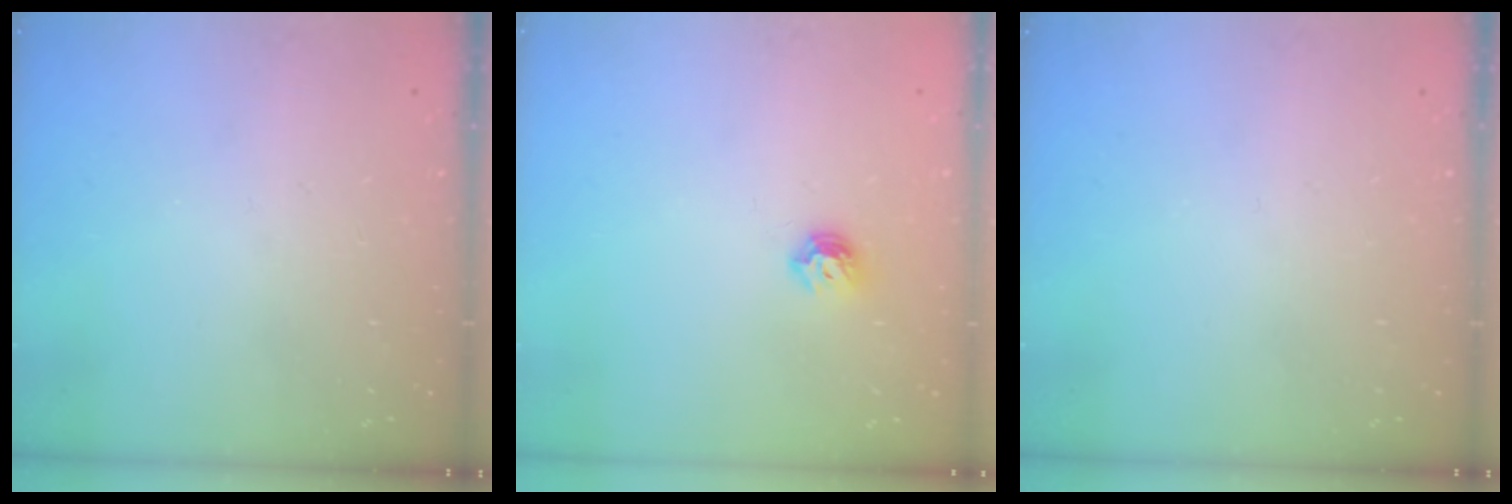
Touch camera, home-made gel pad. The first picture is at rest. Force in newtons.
{"total": 6.6, "press": 6.6, "slide": 1.0}
{"total": 0.0}